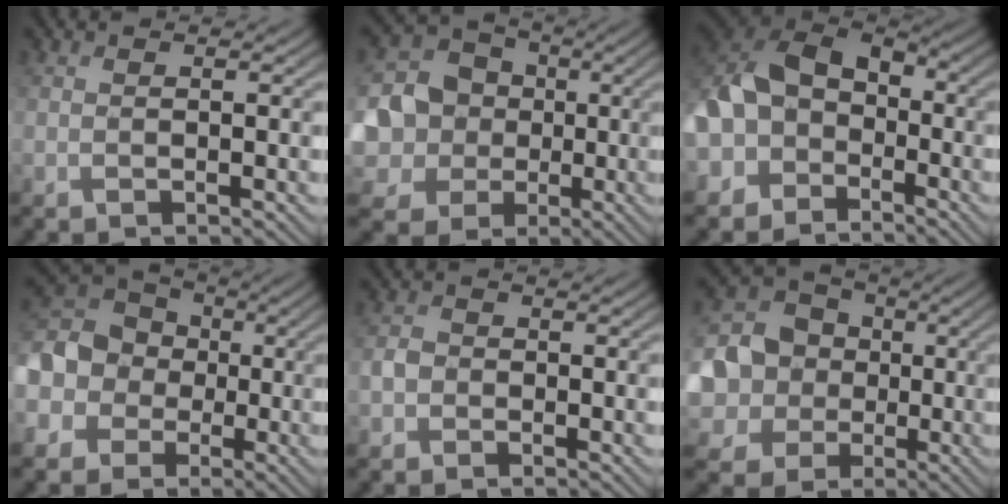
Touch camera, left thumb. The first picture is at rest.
{"total": 16.2, "force": [-2.2, 14.9, 5.9], "torque": [-0.212, -0.008, -0.063]}
{"total": 12.9, "force": [-3.5, 9.5, 7.9], "torque": [-0.191, -0.011, -0.084]}
{"total": 13.9, "force": [-1.2, 12.2, 6.5], "torque": [-0.205, -0.008, -0.060]}
{"total": 2.0, "force": [-0.8, 1.7, 0.6], "torque": [-0.012, 0.001, -0.025]}
{"total": 18.0, "force": [-1.8, 16.6, 6.8], "torque": [-0.232, -0.004, -0.065]}